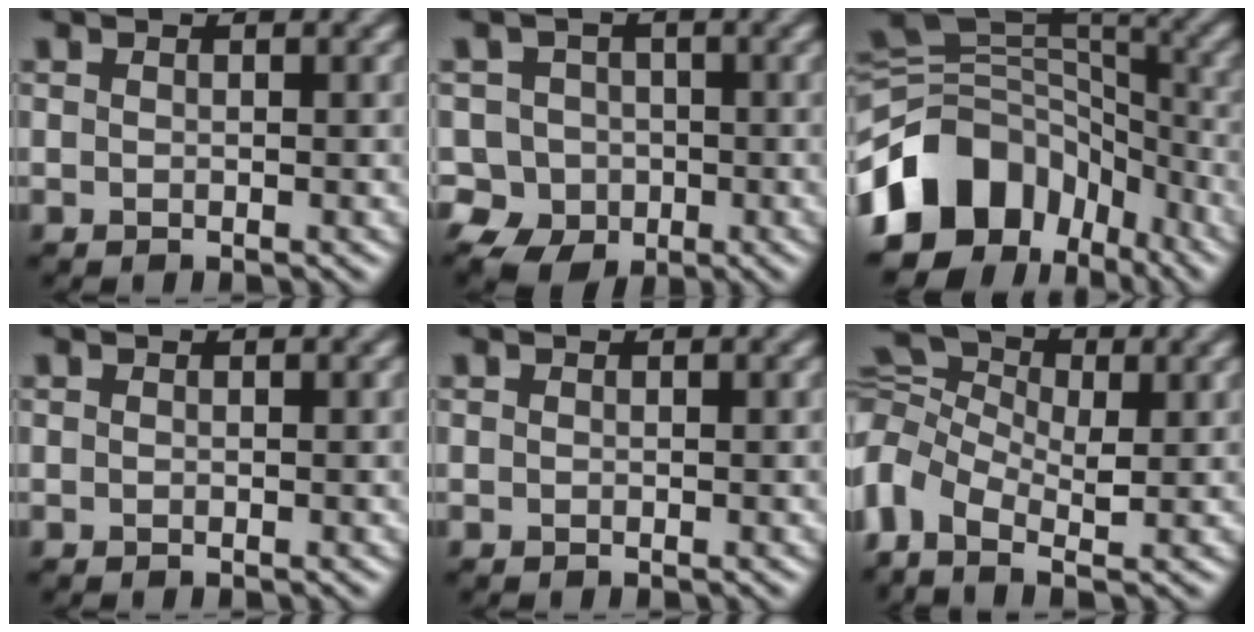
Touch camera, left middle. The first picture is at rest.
{"total": 6.7, "force": [-2.7, 5.6, 2.5], "torque": [-0.026, 0.008, -0.071]}
{"total": 12.0, "force": [-5.5, 8.6, 6.3], "torque": [-0.115, 0.019, -0.113]}
{"total": 0.0}
{"total": 0.0}
{"total": 6.7, "force": [0.9, 4.6, 4.9], "torque": [-0.128, 0.007, 0.002]}